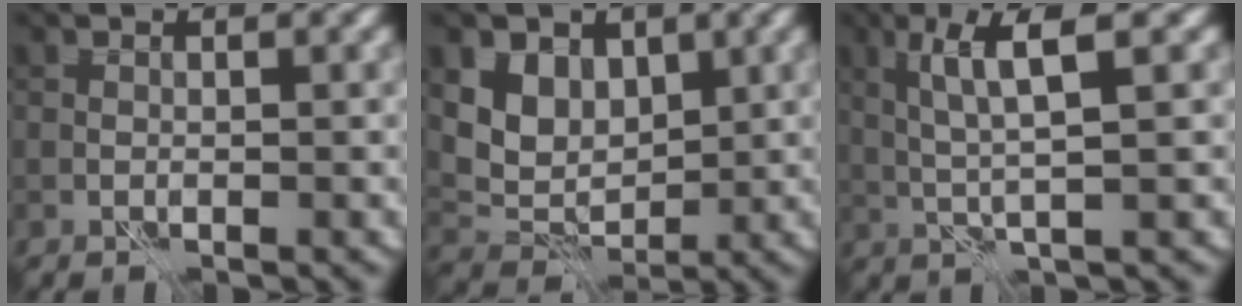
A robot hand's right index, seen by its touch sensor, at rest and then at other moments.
{"total": 5.6, "force": [2.5, 4.1, 2.7], "torque": [-0.065, -0.005, 0.045]}
{"total": 4.6, "force": [1.5, 0.3, 4.3], "torque": [-0.093, 0.001, 0.033]}